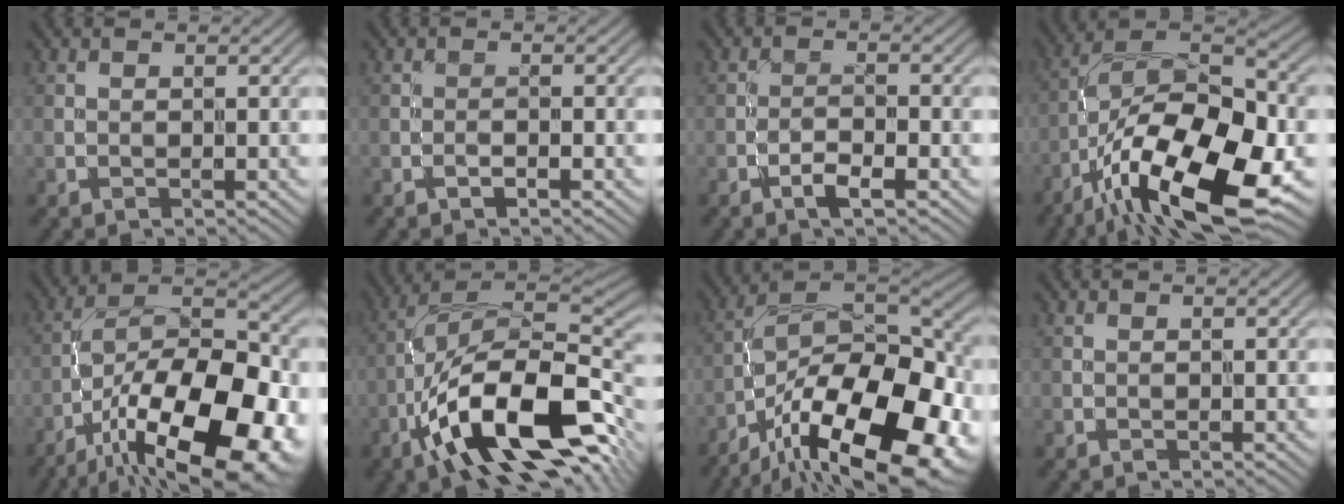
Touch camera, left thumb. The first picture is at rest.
{"total": 0.8, "force": [-0.6, 0.1, 0.5], "torque": [-0.007, 0.005, -0.011]}
{"total": 2.3, "force": [-1.6, 0.4, 1.6], "torque": [-0.031, 0.007, -0.033]}
{"total": 18.4, "force": [-8.5, 7.7, 14.3], "torque": [-0.258, -0.008, -0.161]}
{"total": 20.3, "force": [-10.6, 8.5, 15.1], "torque": [-0.230, -0.017, -0.171]}
{"total": 17.6, "force": [-7.9, 7.4, 13.9], "torque": [-0.225, 0.002, -0.151]}
{"total": 21.2, "force": [-12.5, 9.1, 14.5], "torque": [-0.219, -0.026, -0.187]}
{"total": 0.0}